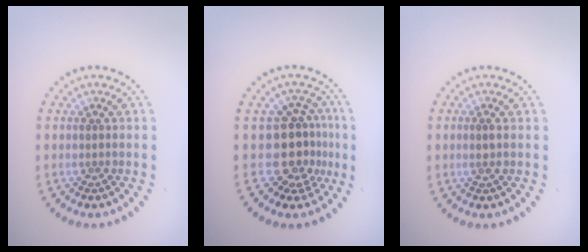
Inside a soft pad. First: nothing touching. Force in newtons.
{"total": 3.9, "press": 3.0, "slide": 2.6}
{"total": 0.8, "press": 0.5, "slide": 0.6}